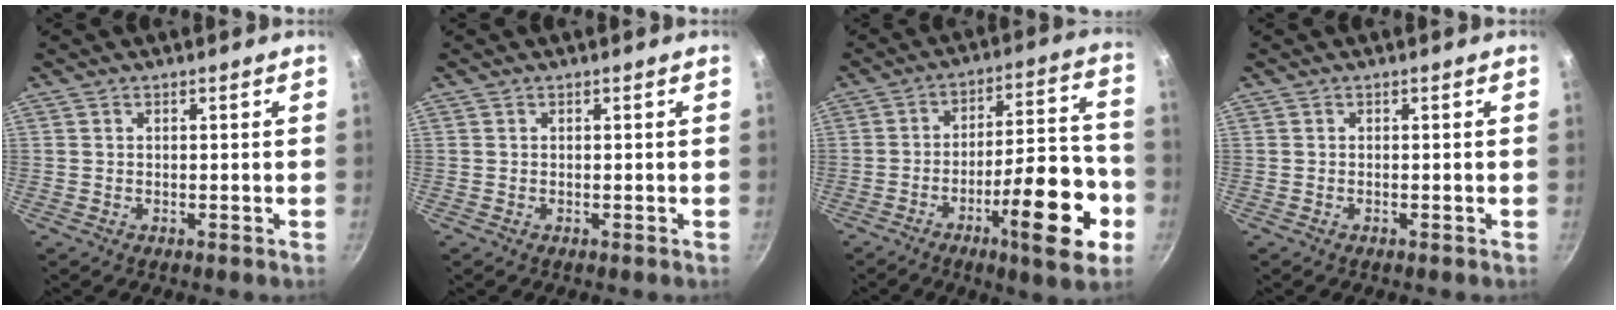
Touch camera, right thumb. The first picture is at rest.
{"total": 0.0}
{"total": 18.5, "force": [-7.6, 5.1, 16.1], "torque": [-0.204, 0.048, -0.114]}
{"total": 0.0}